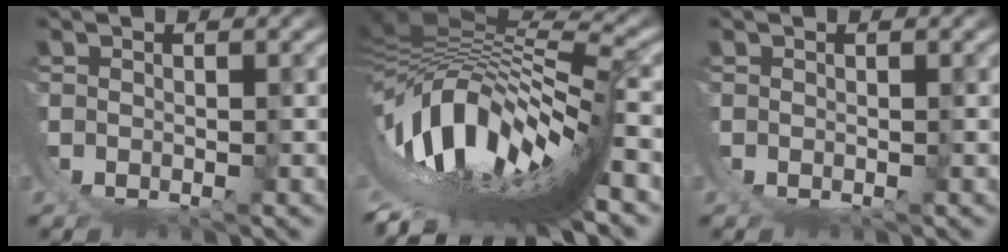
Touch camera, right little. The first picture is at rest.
{"total": 18.0, "force": [-2.7, 8.4, 15.7], "torque": [-0.258, -0.006, -0.028]}
{"total": 0.0}